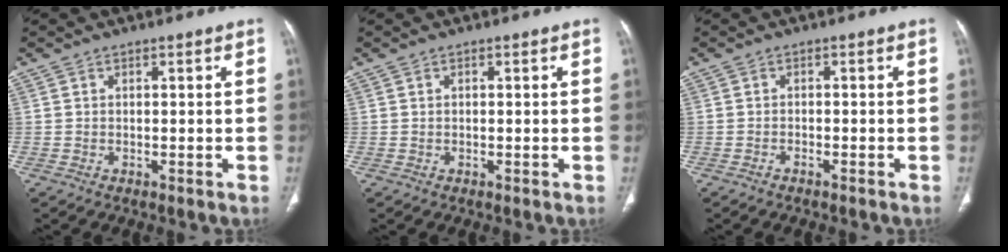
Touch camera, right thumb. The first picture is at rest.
{"total": 0.0}
{"total": 1.1, "force": [-0.9, 0.2, 0.6], "torque": [-0.017, 0.008, -0.009]}